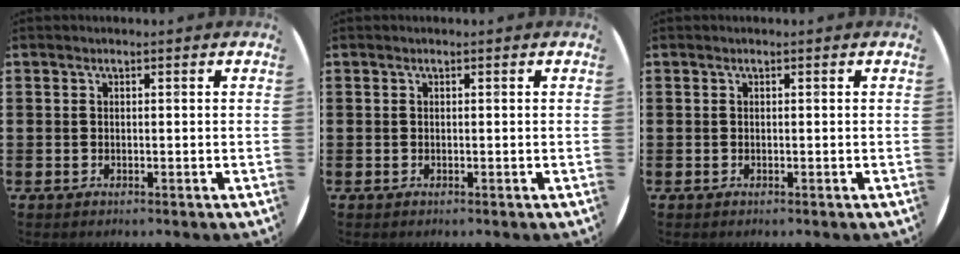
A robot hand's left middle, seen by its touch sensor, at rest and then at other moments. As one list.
[{"total": 0.0}, {"total": 0.0}]